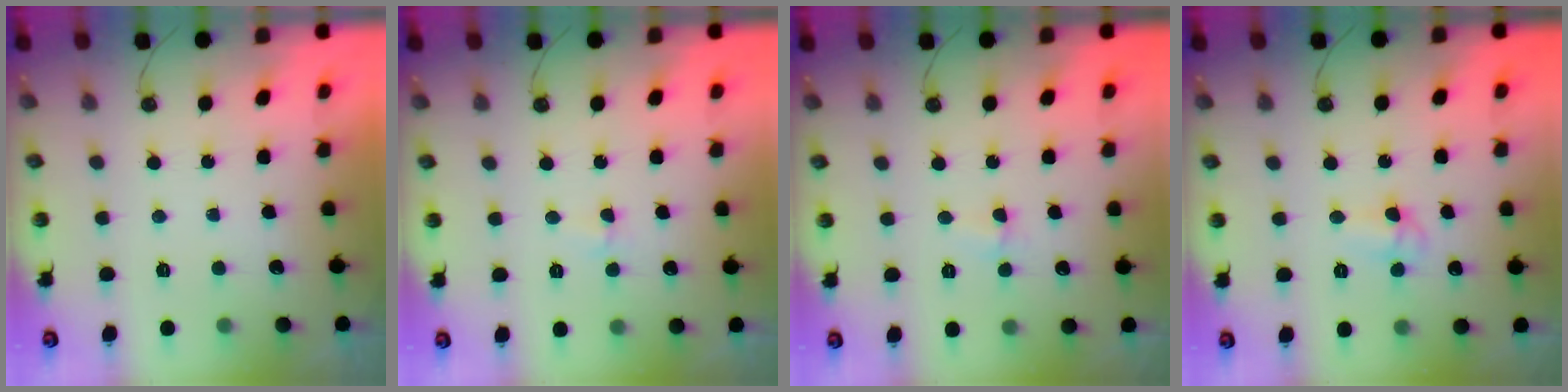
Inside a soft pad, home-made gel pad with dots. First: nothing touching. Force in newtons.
{"total": 3.5, "press": 3.5, "slide": 0.5}
{"total": 2.3, "press": 2.2, "slide": 0.5}
{"total": 4.0, "press": 3.9, "slide": 0.7}